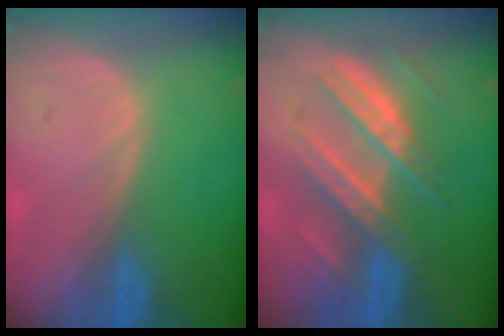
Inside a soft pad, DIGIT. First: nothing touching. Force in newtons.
{"total": 8.1, "press": 8.1, "slide": 0.4}